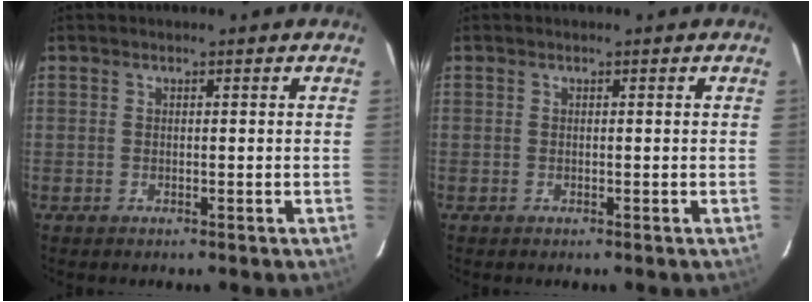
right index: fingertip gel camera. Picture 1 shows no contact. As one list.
[{"total": 0.0}]